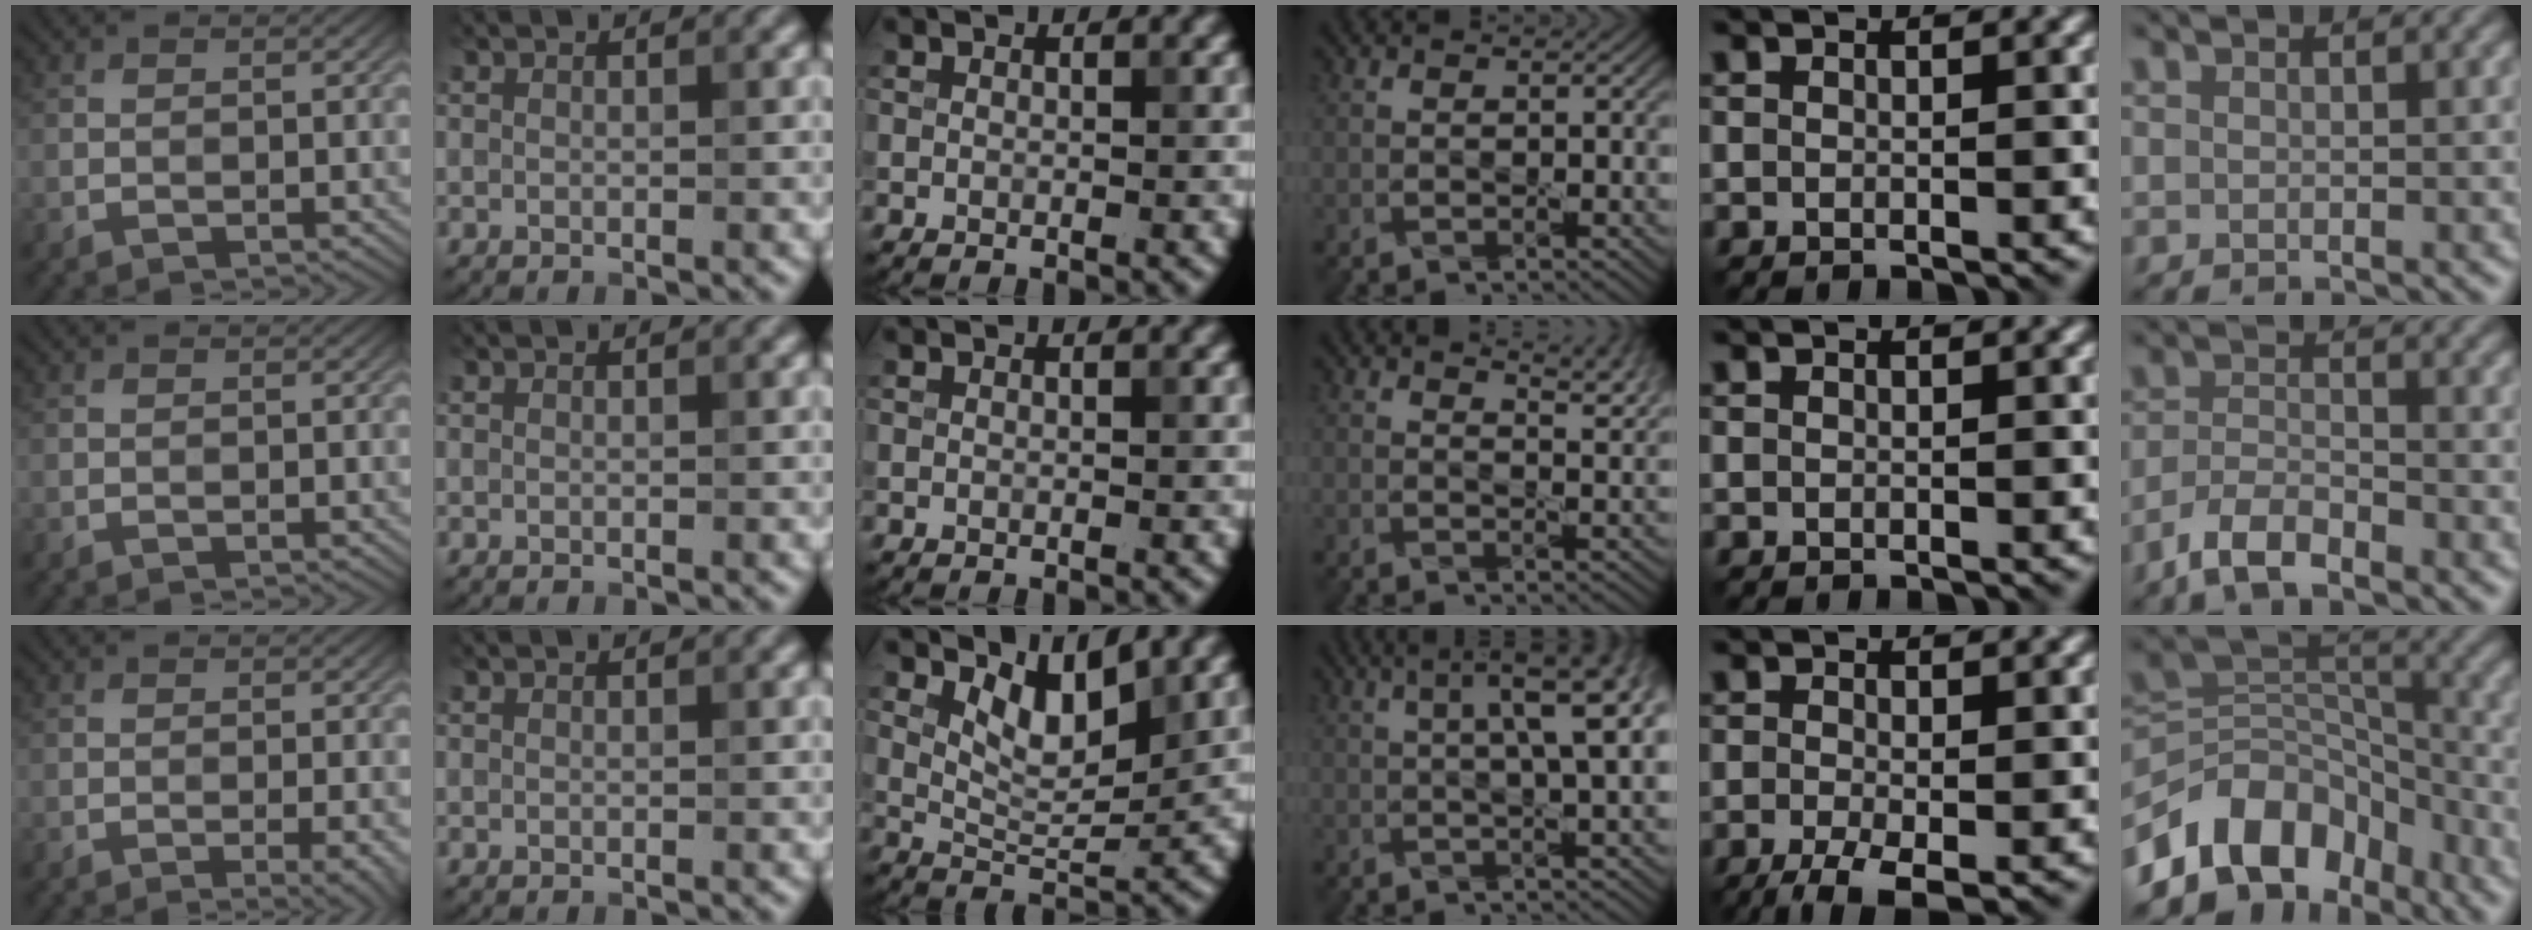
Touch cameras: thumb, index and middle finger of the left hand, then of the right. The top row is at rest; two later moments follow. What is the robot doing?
{"motion": "pour", "object": "sugar"}